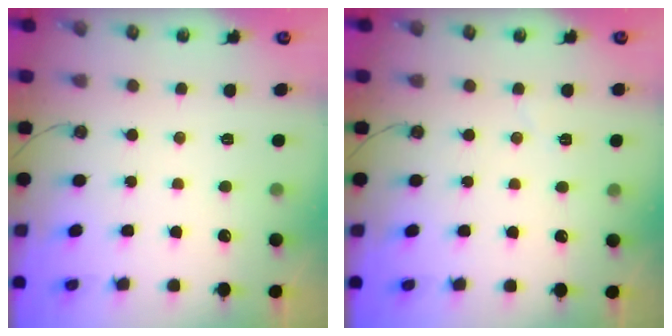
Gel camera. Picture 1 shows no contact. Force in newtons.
{"total": 3.0, "press": 2.4, "slide": 1.7}